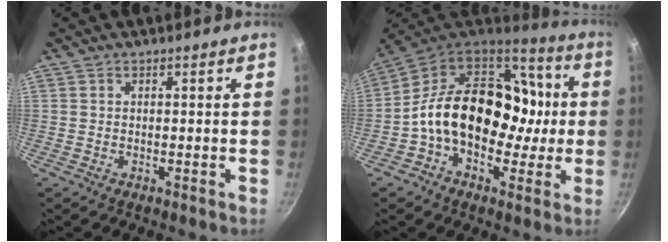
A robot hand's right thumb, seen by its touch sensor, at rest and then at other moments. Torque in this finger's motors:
{"motor_torque": [1.38, 3.63, 1.41, -1.34, 0.23]}